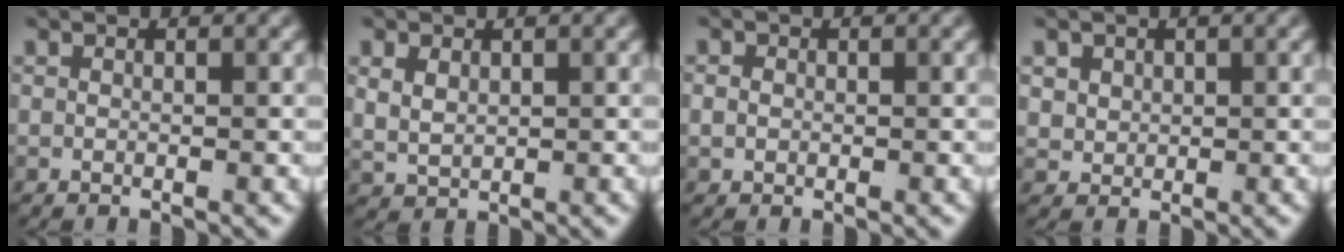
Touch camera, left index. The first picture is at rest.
{"total": 2.8, "force": [0.8, 2.3, 1.4], "torque": [-0.042, -0.011, 0.027]}
{"total": 1.0, "force": [-0.1, 0.9, 0.5], "torque": [-0.019, -0.009, 0.004]}
{"total": 2.3, "force": [0.9, 1.9, 0.9], "torque": [-0.031, -0.014, 0.030]}